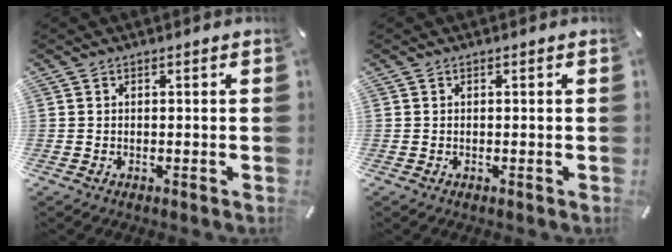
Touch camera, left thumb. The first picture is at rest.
{"total": 0.0}